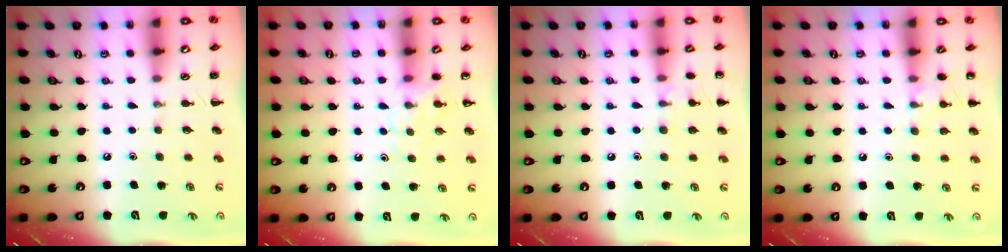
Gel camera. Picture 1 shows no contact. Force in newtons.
{"total": 6.5, "press": 6.3, "slide": 1.7}
{"total": 7.2, "press": 6.8, "slide": 2.2}
{"total": 6.5, "press": 6.2, "slide": 2.0}